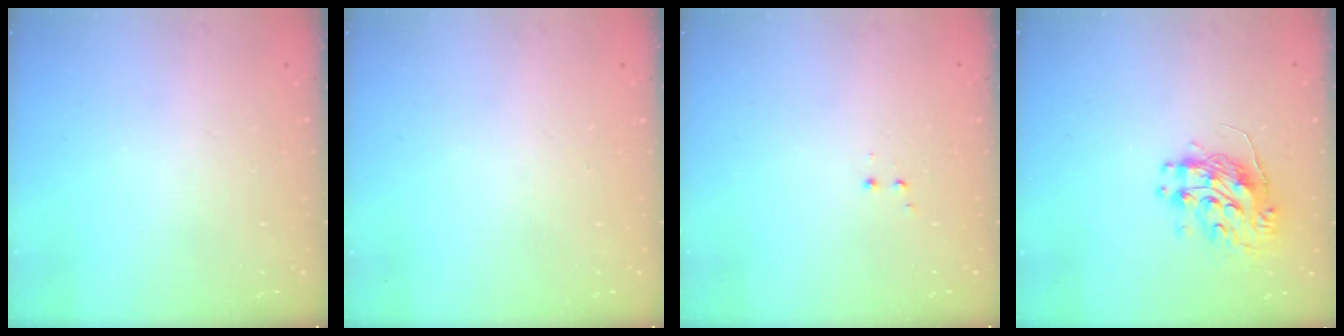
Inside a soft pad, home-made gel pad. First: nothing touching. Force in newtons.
{"total": 0.0}
{"total": 1.2, "press": 1.1, "slide": 0.5}
{"total": 10.7, "press": 10.6, "slide": 1.2}